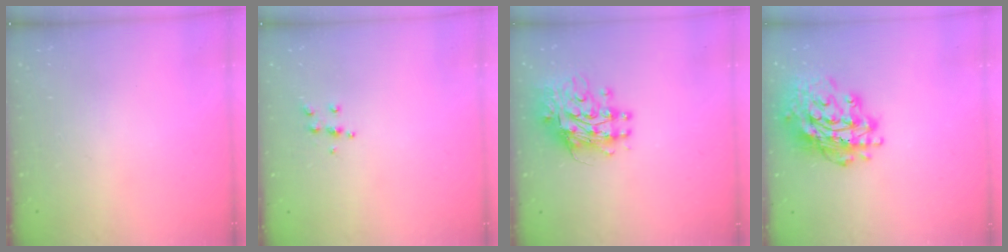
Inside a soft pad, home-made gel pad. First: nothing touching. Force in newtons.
{"total": 5.3, "press": 5.2, "slide": 0.5}
{"total": 12.0, "press": 11.9, "slide": 1.1}
{"total": 19.1, "press": 19.0, "slide": 1.9}